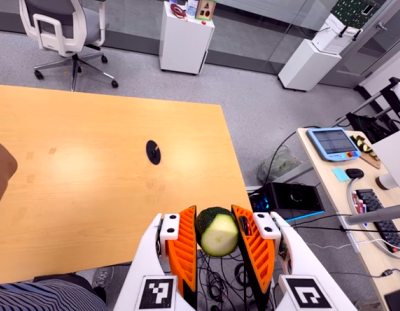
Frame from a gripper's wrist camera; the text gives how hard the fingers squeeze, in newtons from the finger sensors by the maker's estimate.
{"total": 9.7, "left": 9.1, "right": 10.3}